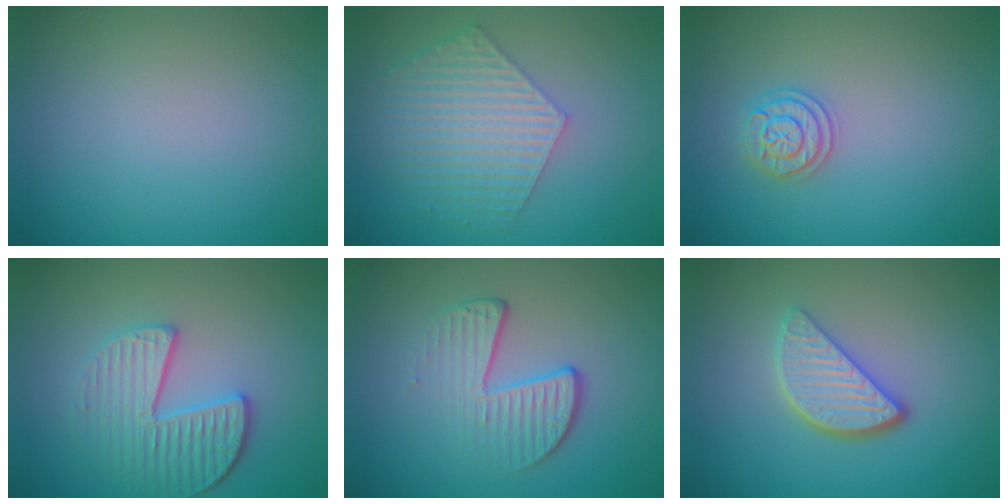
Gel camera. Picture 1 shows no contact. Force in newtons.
{"total": 5.8, "press": 4.4, "slide": 3.8}
{"total": 2.1, "press": 2.1, "slide": 0.3}
{"total": 3.9, "press": 3.5, "slide": 1.6}
{"total": 4.1, "press": 2.7, "slide": 3.1}
{"total": 3.9, "press": 3.1, "slide": 2.4}